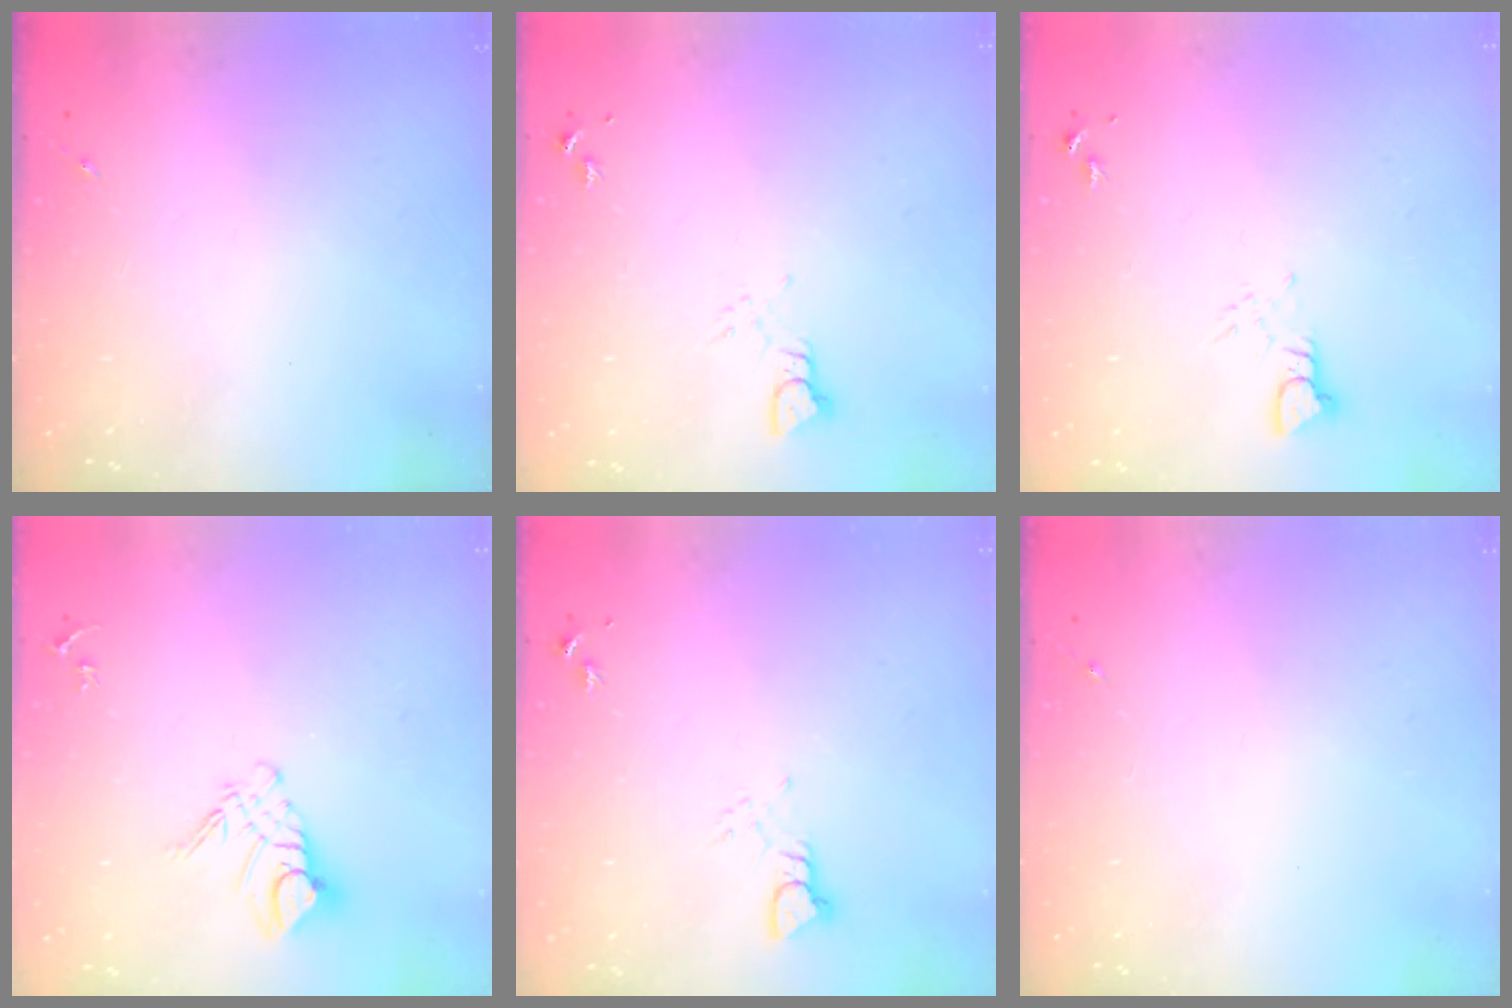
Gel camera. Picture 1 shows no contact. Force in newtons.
{"total": 3.0, "press": 3.0, "slide": 0.2}
{"total": 3.3, "press": 3.3, "slide": 0.3}
{"total": 10.6, "press": 10.5, "slide": 0.7}
{"total": 3.3, "press": 3.3, "slide": 0.4}
{"total": 0.0}